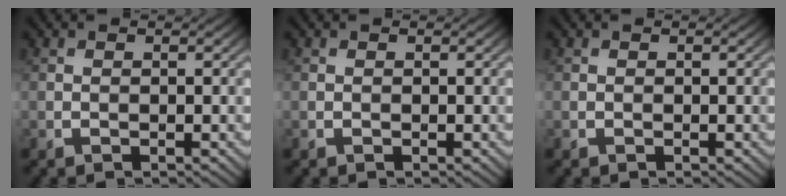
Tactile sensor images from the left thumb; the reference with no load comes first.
{"total": 0.0}
{"total": 0.0}